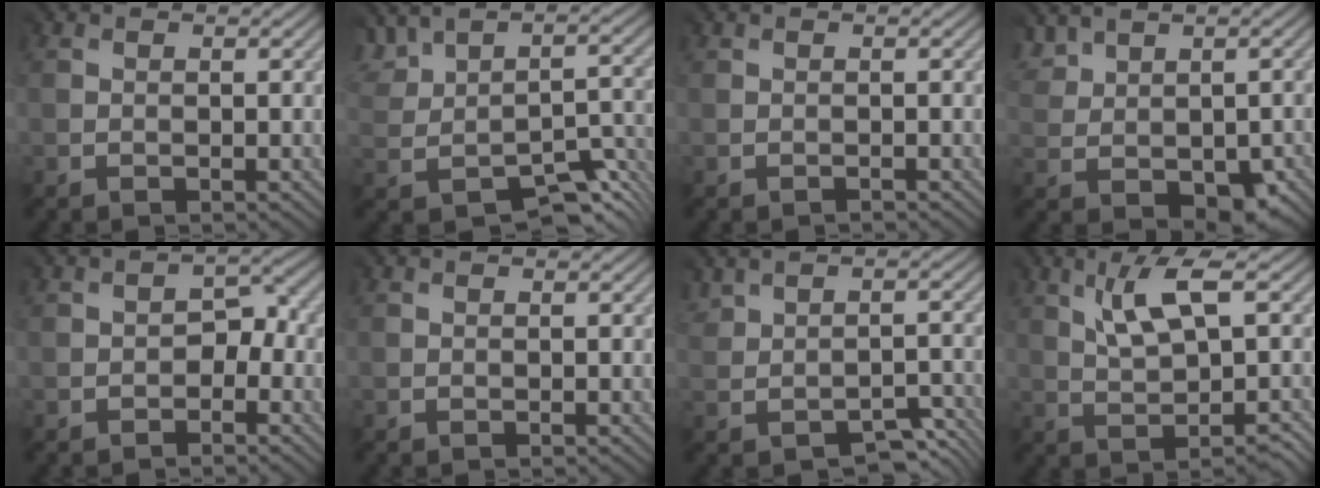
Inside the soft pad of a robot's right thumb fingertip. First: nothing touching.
{"total": 3.5, "force": [0.0, 2.8, 2.0], "torque": [-0.031, -0.008, 0.002]}
{"total": 0.9, "force": [-0.3, -0.5, -0.7], "torque": [0.014, 0.002, -0.007]}
{"total": 5.0, "force": [1.0, 4.0, 2.8], "torque": [-0.062, -0.011, 0.028]}
{"total": 2.5, "force": [-1.2, 1.9, 1.1], "torque": [-0.003, 0.001, -0.017]}
{"total": 0.0}
{"total": 2.3, "force": [-1.3, 1.8, 0.4], "torque": [0.001, -0.009, -0.014]}
{"total": 4.4, "force": [2.1, 0.8, 3.8], "torque": [-0.065, 0.012, 0.041]}